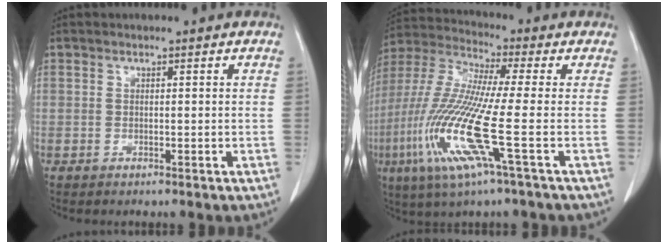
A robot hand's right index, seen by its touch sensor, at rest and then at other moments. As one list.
[{"total": 15.5, "force": [-4.6, 0.3, 14.8], "torque": [-0.323, -0.022, -0.099]}]